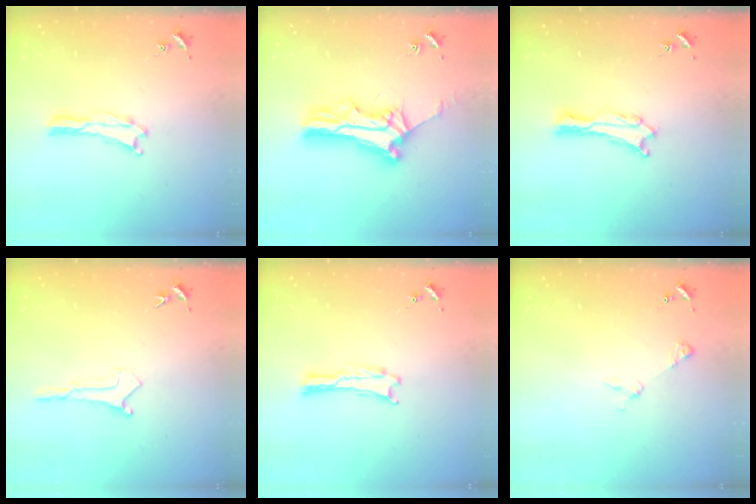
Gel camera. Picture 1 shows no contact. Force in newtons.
{"total": 10.4, "press": 10.4, "slide": 0.8}
{"total": 0.9, "press": 0.9, "slide": 0.2}
{"total": 0.0}
{"total": 0.0}
{"total": 2.9, "press": 2.9, "slide": 0.3}